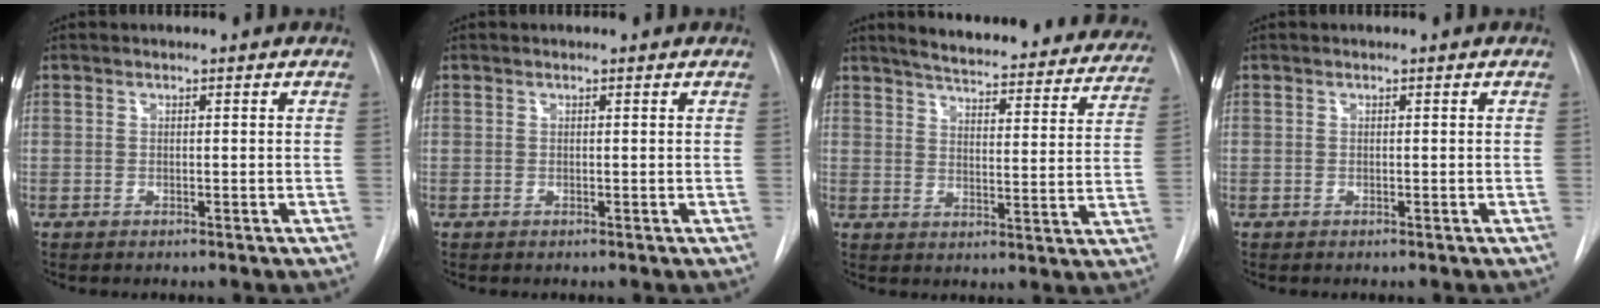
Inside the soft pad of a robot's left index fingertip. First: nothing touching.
{"total": 0.0}
{"total": 27.5, "force": [24.9, 5.3, 10.2], "torque": [-0.145, -0.066, 0.291]}
{"total": 0.0}